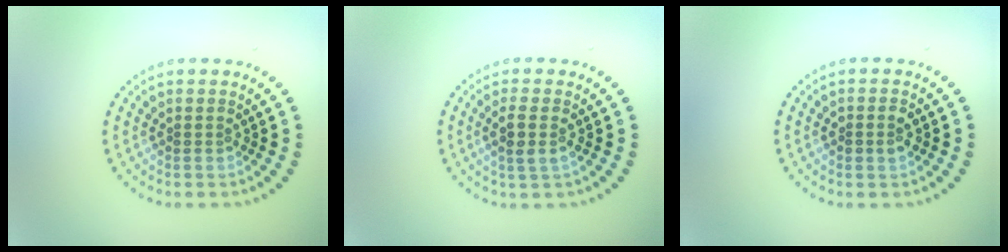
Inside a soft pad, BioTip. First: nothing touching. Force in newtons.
{"total": 1.8, "press": 1.7, "slide": 0.8}
{"total": 1.4, "press": 1.4, "slide": 0.3}